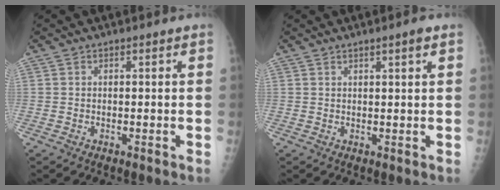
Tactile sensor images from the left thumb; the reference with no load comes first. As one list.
[{"total": 1.9, "force": [1.2, 0.1, 1.5], "torque": [-0.022, -0.005, 0.018]}]